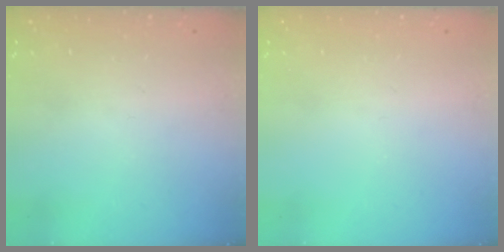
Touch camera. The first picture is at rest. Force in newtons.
{"total": 0.0}